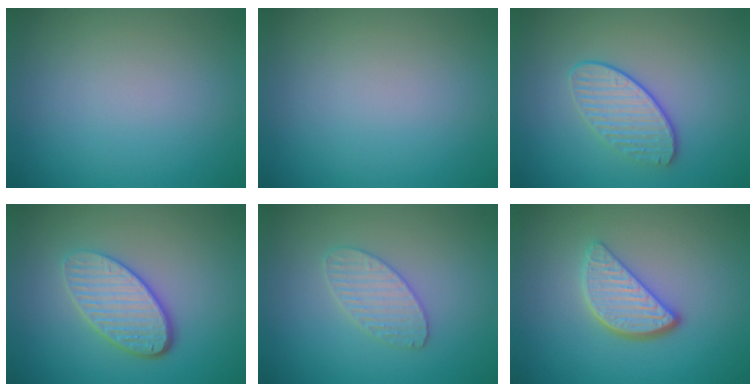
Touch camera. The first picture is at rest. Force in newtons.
{"total": 0.0}
{"total": 2.7, "press": 2.4, "slide": 1.2}
{"total": 4.7, "press": 3.5, "slide": 3.1}
{"total": 2.6, "press": 2.6, "slide": 0.2}
{"total": 3.9, "press": 3.1, "slide": 2.4}